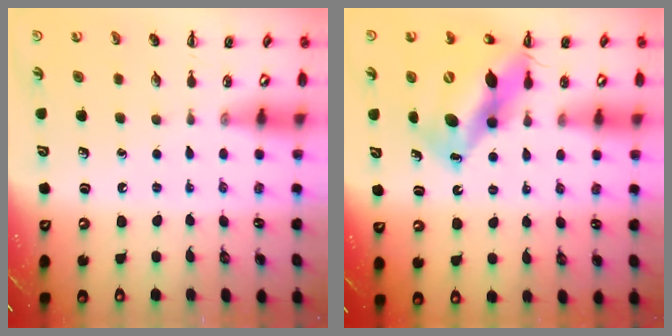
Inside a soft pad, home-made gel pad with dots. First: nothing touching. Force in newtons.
{"total": 14.6, "press": 14.1, "slide": 4.1}